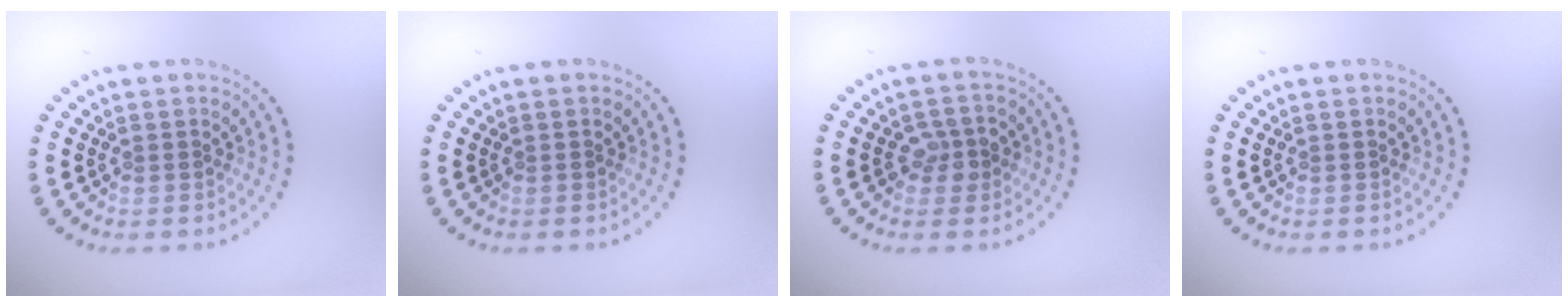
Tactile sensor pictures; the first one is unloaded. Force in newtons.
{"total": 0.0}
{"total": 2.4, "press": 2.3, "slide": 0.7}
{"total": 0.0}